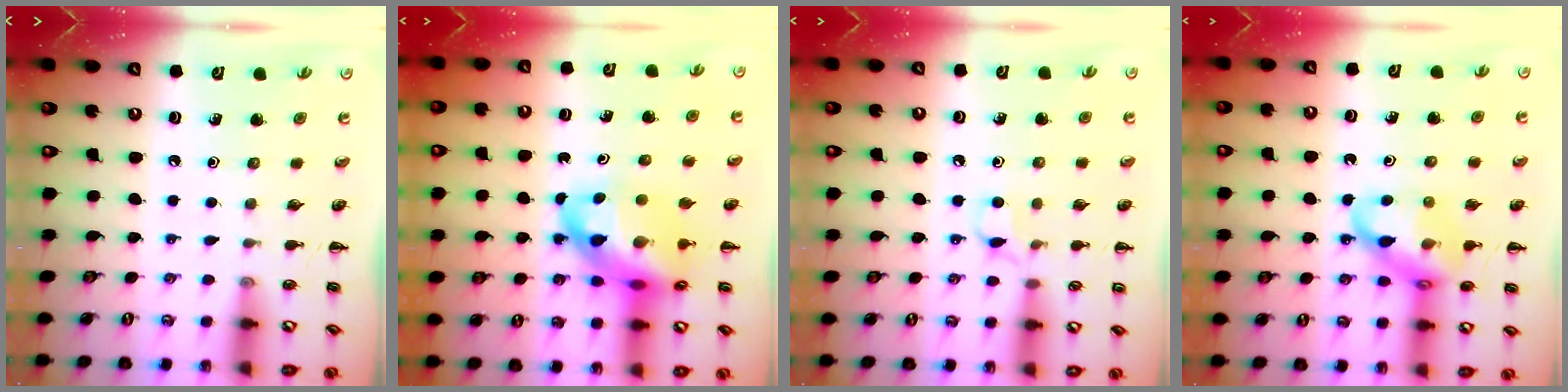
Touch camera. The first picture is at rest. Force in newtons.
{"total": 15.8, "press": 15.2, "slide": 4.0}
{"total": 4.8, "press": 4.7, "slide": 1.0}
{"total": 16.0, "press": 15.7, "slide": 2.8}